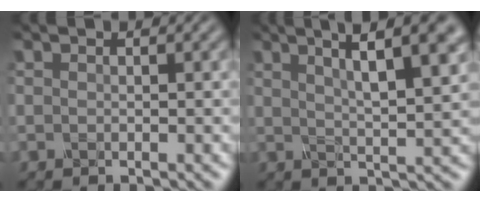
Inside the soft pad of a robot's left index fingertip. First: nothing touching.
{"total": 8.3, "force": [4.1, 2.1, 6.9], "torque": [-0.076, 0.027, 0.048]}